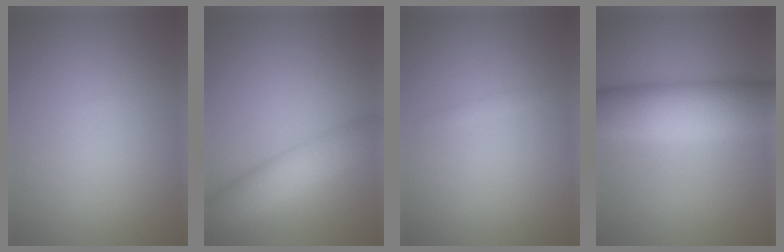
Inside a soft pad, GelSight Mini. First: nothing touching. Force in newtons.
{"total": 5.5, "press": 5.5, "slide": 0.3}
{"total": 0.6, "press": 0.6, "slide": 0.0}
{"total": 10.3, "press": 10.3, "slide": 0.3}